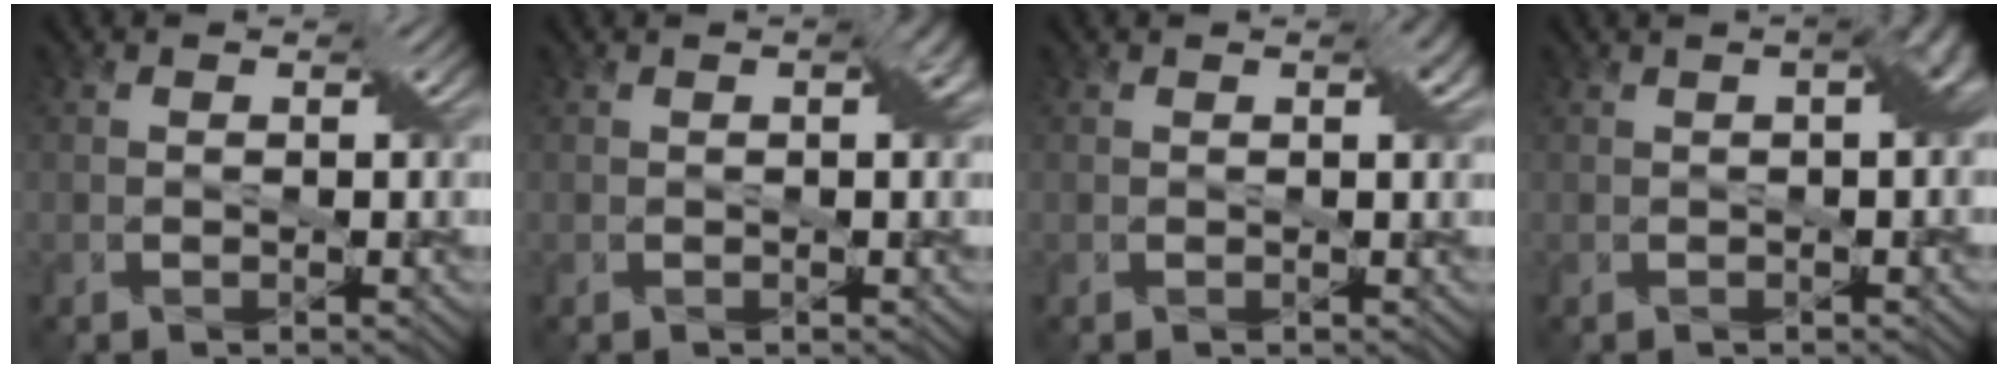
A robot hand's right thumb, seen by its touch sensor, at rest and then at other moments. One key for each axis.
{"total": 1.9, "fx": 0.4, "fy": 0.3, "fz": 1.9, "tx": -0.026, "ty": 0.009, "tz": 0.005}
{"total": 1.3, "fx": 0.5, "fy": 0.2, "fz": 1.2, "tx": -0.016, "ty": 0.004, "tz": 0.009}
{"total": 3.1, "fx": 0.4, "fy": 0.8, "fz": 3.0, "tx": -0.036, "ty": 0.014, "tz": 0.009}